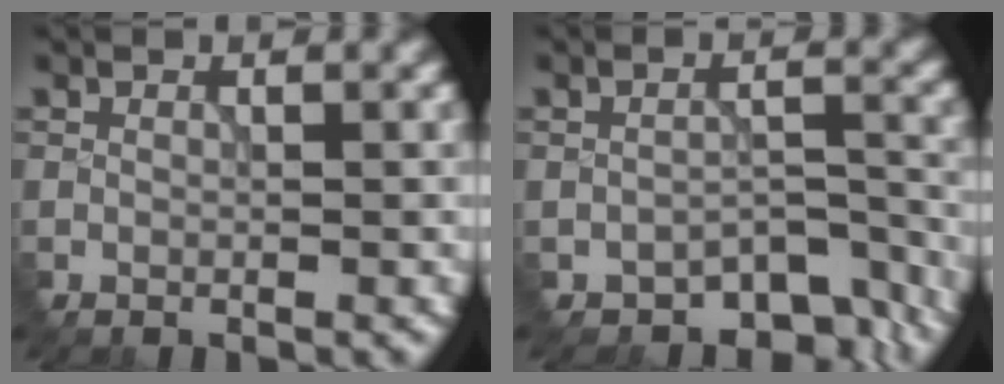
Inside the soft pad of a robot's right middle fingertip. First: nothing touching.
{"total": 4.6, "force": [-3.5, 2.2, 2.0], "torque": [-0.021, -0.008, -0.045]}